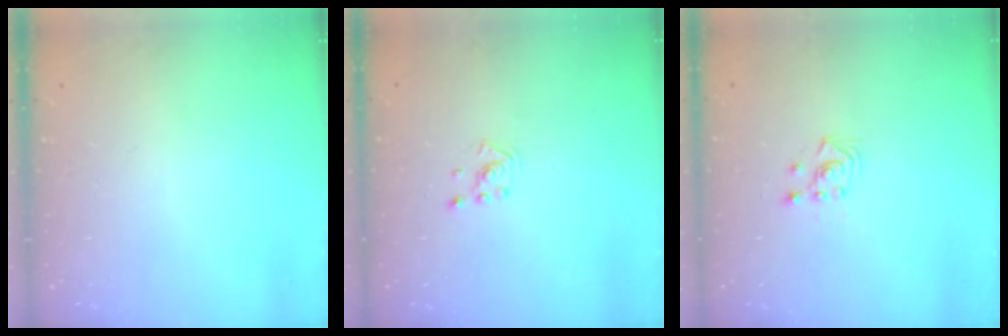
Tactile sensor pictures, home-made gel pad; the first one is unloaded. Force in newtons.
{"total": 2.0, "press": 2.0, "slide": 0.6}
{"total": 2.9, "press": 2.7, "slide": 1.0}